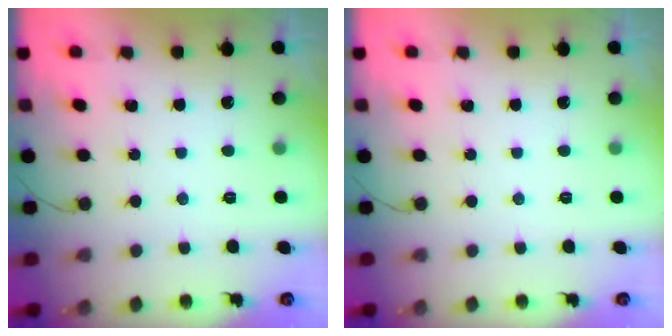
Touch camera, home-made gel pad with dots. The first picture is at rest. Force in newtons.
{"total": 0.0}